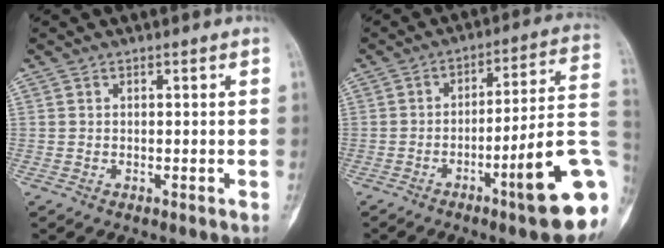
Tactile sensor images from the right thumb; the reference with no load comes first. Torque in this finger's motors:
{"motor_torque": [1.23, 0.48, 1.28, -1.23, 0.42]}